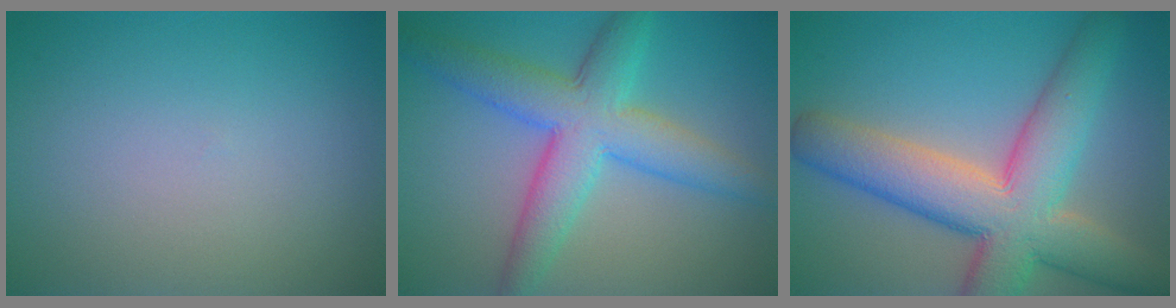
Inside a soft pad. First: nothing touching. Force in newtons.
{"total": 7.1, "press": 7.1, "slide": 0.1}
{"total": 10.3, "press": 10.3, "slide": 0.5}